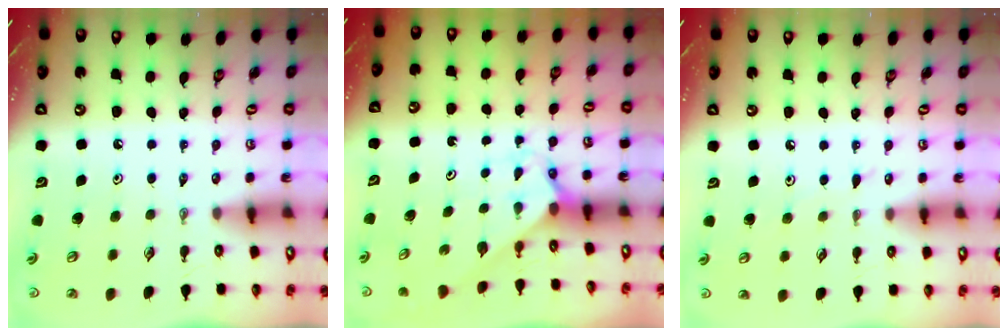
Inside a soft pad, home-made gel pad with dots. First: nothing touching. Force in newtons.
{"total": 2.1, "press": 2.1, "slide": 0.1}
{"total": 2.5, "press": 2.5, "slide": 0.4}